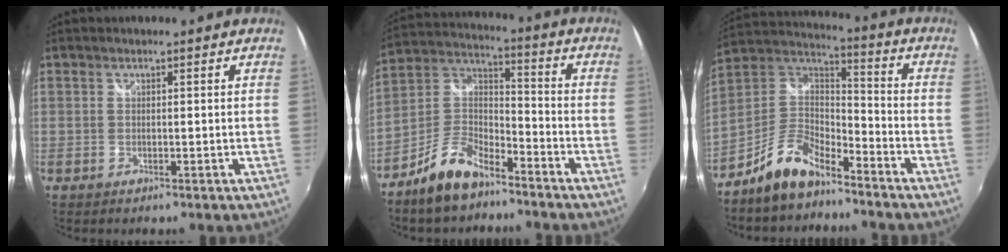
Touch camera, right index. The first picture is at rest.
{"total": 11.4, "force": [-7.9, 4.8, 6.7], "torque": [-0.152, 0.020, -0.150]}
{"total": 11.8, "force": [-8.7, 4.6, 6.5], "torque": [-0.151, 0.021, -0.168]}